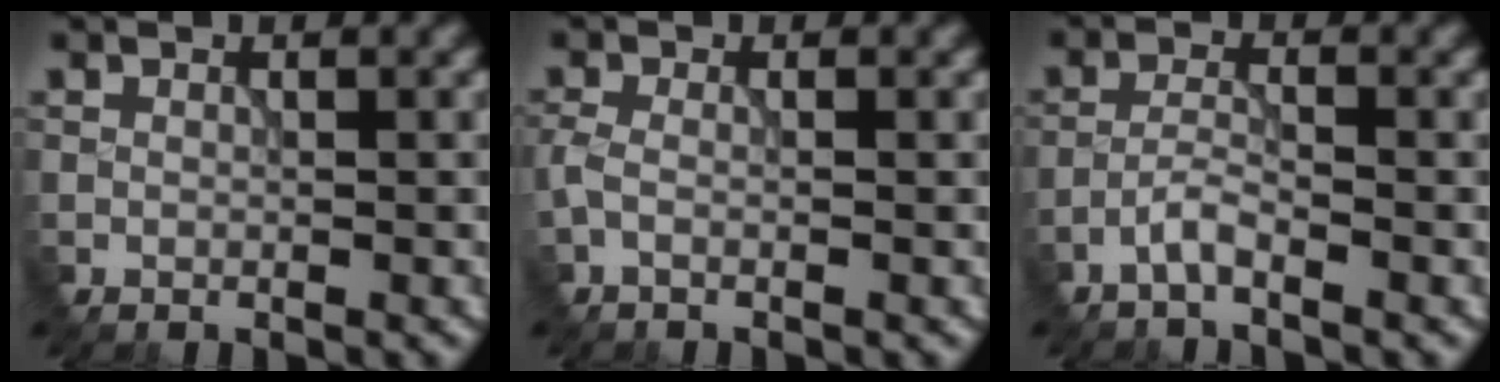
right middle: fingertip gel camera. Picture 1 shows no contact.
{"total": 1.7, "force": [-0.5, 0.6, 1.4], "torque": [-0.040, -0.001, -0.016]}
{"total": 2.0, "force": [-1.4, 0.3, 1.4], "torque": [-0.031, 0.006, -0.035]}